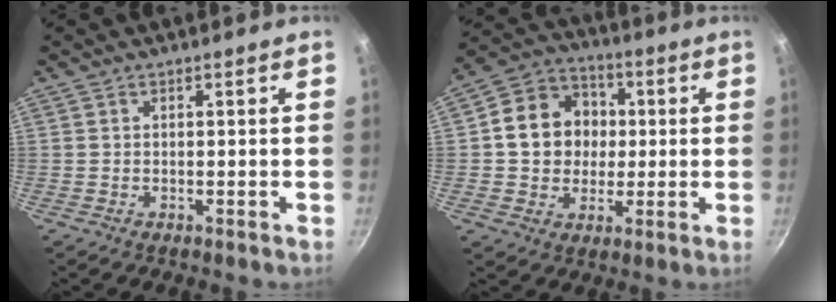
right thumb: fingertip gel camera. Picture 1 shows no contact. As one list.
[{"total": 13.3, "force": [1.2, 11.5, 6.6], "torque": [-0.081, 0.018, 0.013]}]